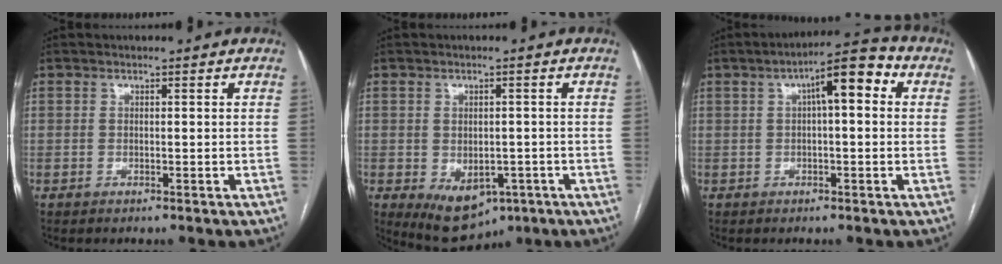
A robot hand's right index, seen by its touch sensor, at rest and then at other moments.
{"total": 8.3, "force": [-3.7, 5.3, 5.2], "torque": [-0.080, -0.007, -0.040]}
{"total": 8.2, "force": [2.2, 1.9, 7.6], "torque": [-0.114, 0.035, 0.027]}